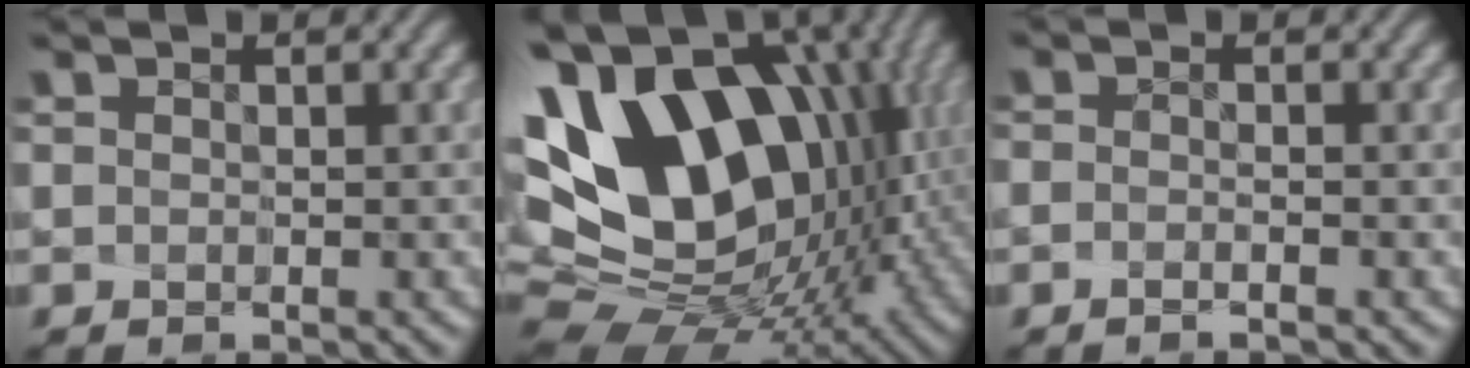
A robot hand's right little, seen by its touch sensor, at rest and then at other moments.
{"total": 16.9, "force": [2.9, 11.3, 12.2], "torque": [-0.223, 0.003, 0.059]}
{"total": 1.7, "force": [-1.3, -1.1, -0.1], "torque": [0.008, -0.019, -0.013]}